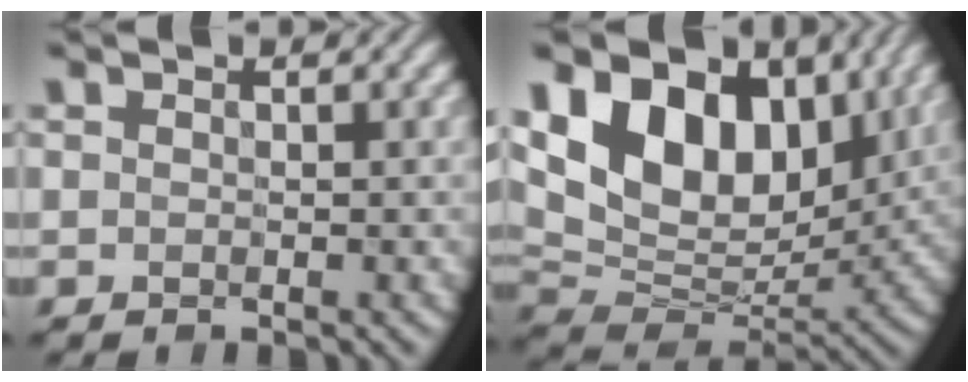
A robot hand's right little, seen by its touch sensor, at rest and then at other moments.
{"total": 14.0, "force": [5.5, 9.1, 9.1], "torque": [-0.174, 0.023, 0.090]}